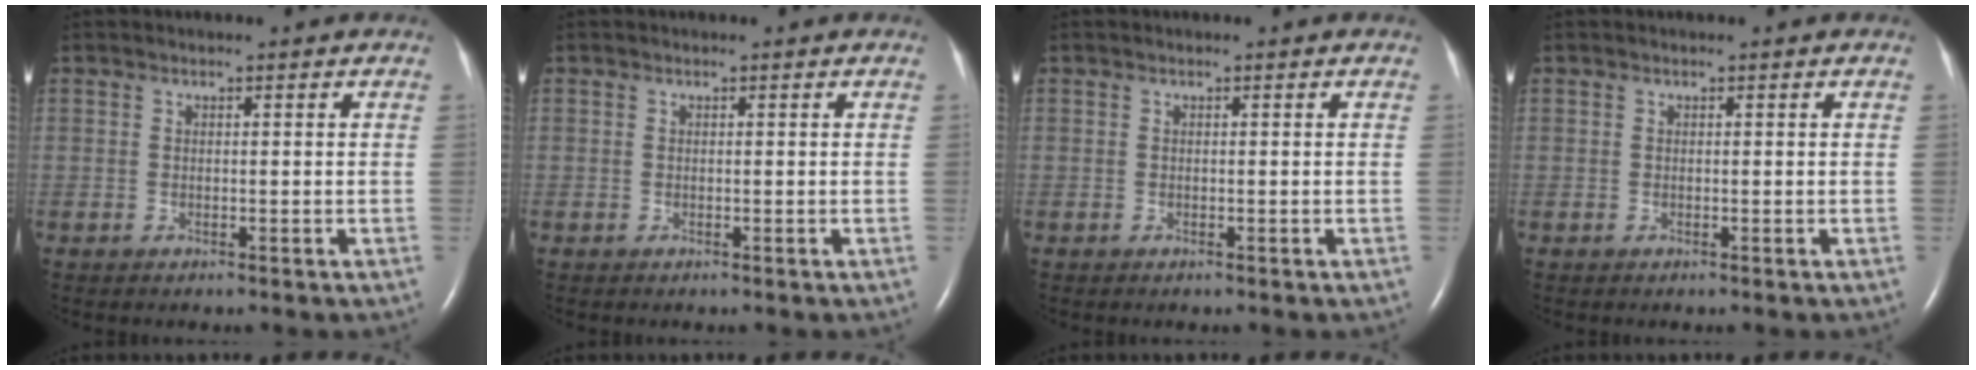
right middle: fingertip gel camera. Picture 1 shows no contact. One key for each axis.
{"total": 0.0}
{"total": 0.0}
{"total": 0.0}